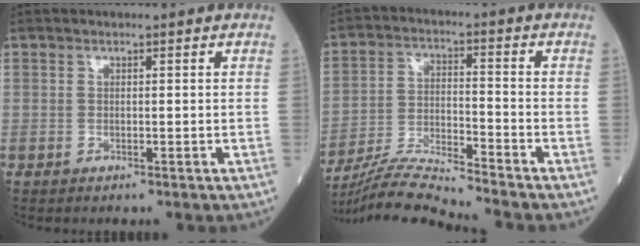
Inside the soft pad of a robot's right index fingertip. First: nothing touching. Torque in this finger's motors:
{"motor_torque": [-0.36, -0.40, 0.13, 0.05]}